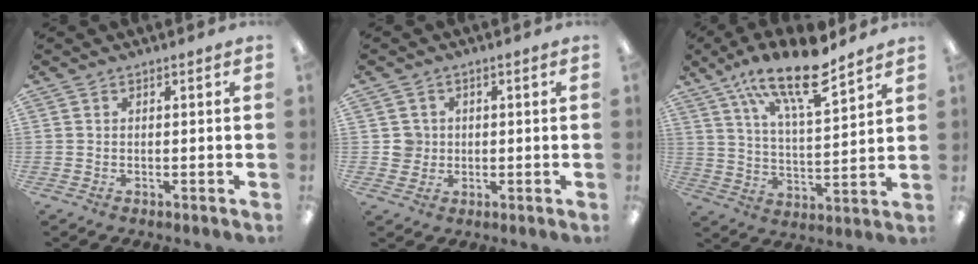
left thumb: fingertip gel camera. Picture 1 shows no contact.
{"total": 3.8, "force": [0.5, 3.8, 0.4], "torque": [-0.002, 0.001, 0.006]}
{"total": 18.0, "force": [12.5, 5.5, 11.8], "torque": [-0.203, -0.065, 0.208]}